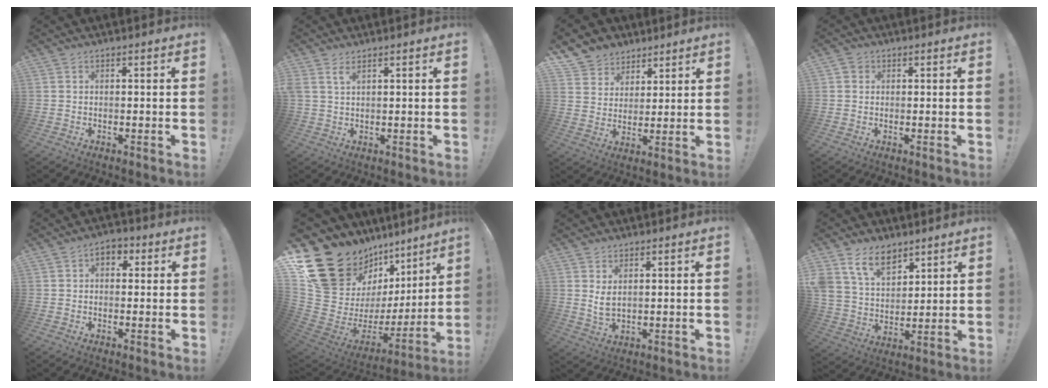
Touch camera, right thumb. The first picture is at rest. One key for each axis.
{"total": 2.5, "fx": 1.5, "fy": 0.6, "fz": 1.9, "tx": -0.039, "ty": -0.003, "tz": 0.027}
{"total": 7.7, "fx": 5.2, "fy": 5.7, "fz": 0.4, "tx": -0.016, "ty": -0.041, "tz": 0.106}
{"total": 1.7, "fx": 0.6, "fy": 1.5, "fz": 0.4, "tx": -0.001, "ty": 0.000, "tz": 0.009}
{"total": 4.5, "fx": 0.9, "fy": 3.4, "fz": 2.9, "tx": -0.034, "ty": 0.005, "tz": 0.014}
{"total": 23.3, "fx": 11.8, "fy": 13.9, "fz": 14.6, "tx": -0.208, "ty": -0.133, "tz": 0.281}
{"total": 4.4, "fx": 1.8, "fy": 2.0, "fz": 3.5, "tx": -0.059, "ty": -0.016, "tz": 0.030}
{"total": 12.5, "fx": 8.3, "fy": 7.5, "fz": 5.5, "tx": -0.112, "ty": -0.038, "tz": 0.162}